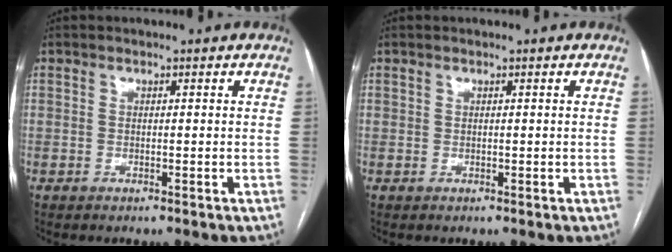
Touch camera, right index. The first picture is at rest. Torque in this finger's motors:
{"motor_torque": [0.00, 0.00, 0.00, 0.00]}